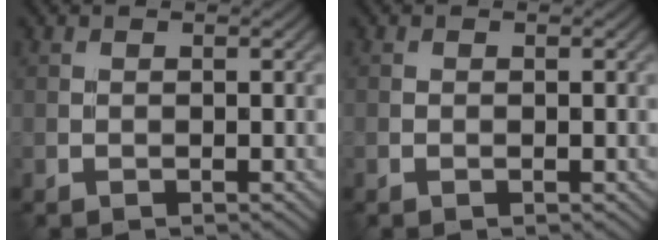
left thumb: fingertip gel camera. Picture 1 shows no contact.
{"total": 0.0}